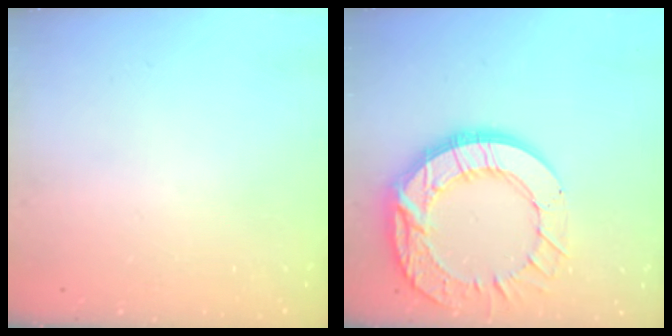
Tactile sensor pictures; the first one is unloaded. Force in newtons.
{"total": 22.1, "press": 22.0, "slide": 2.0}